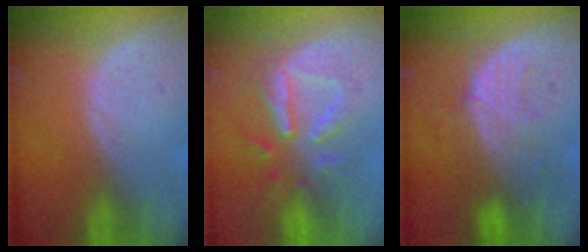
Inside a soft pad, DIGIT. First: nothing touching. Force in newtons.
{"total": 7.8, "press": 7.6, "slide": 1.5}
{"total": 7.5, "press": 7.5, "slide": 0.3}